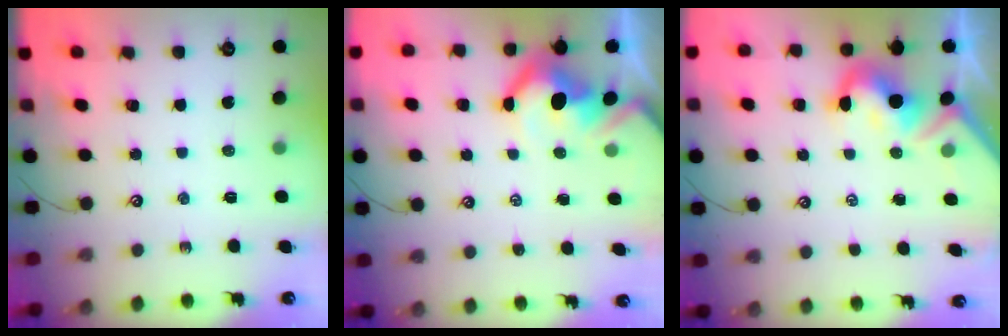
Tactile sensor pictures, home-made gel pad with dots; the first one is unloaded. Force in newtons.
{"total": 6.4, "press": 6.3, "slide": 1.1}
{"total": 5.5, "press": 5.3, "slide": 1.2}